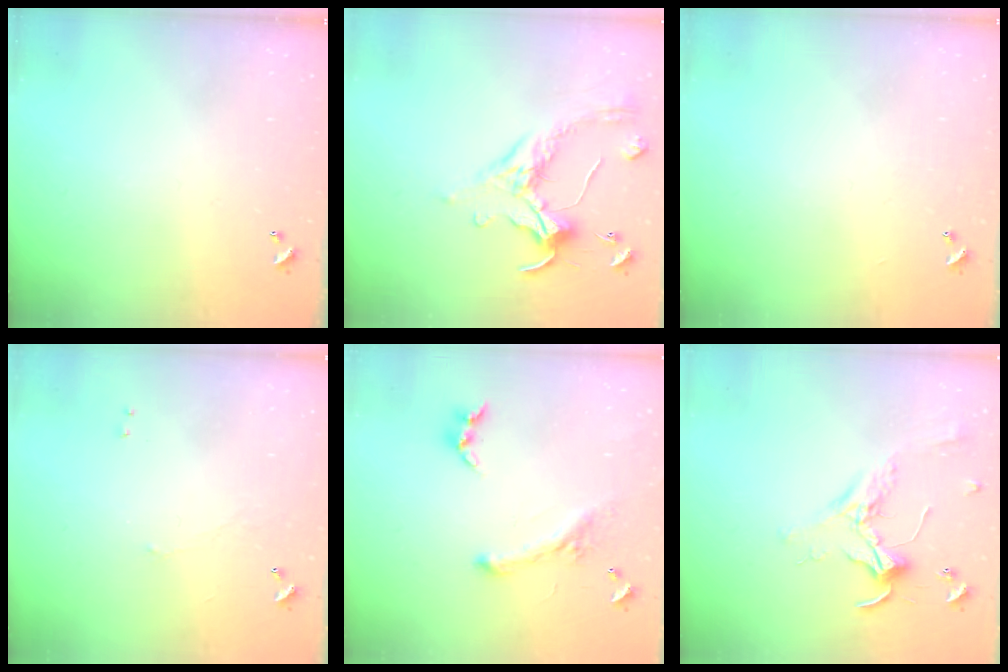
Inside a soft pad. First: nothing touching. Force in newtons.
{"total": 1.4, "press": 1.2, "slide": 0.7}
{"total": 1.9, "press": 1.9, "slide": 0.5}
{"total": 0.7, "press": 0.5, "slide": 0.5}
{"total": 1.7, "press": 1.1, "slide": 1.2}
{"total": 2.5, "press": 2.5, "slide": 0.5}